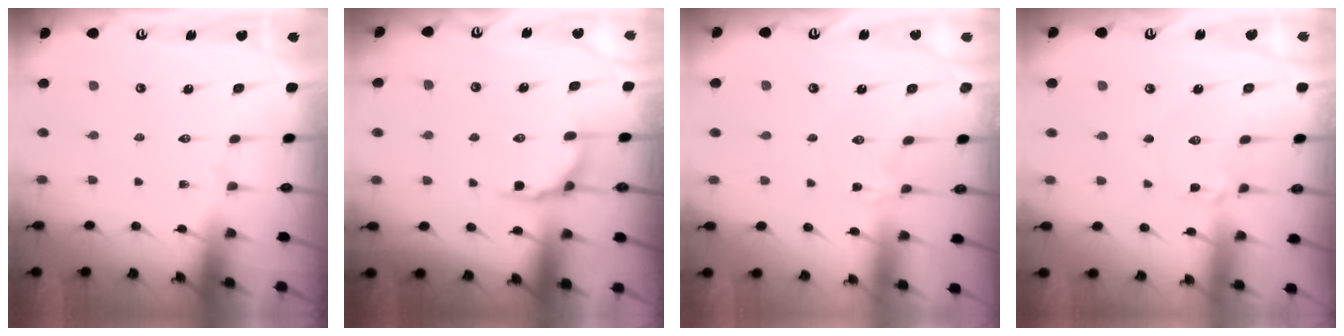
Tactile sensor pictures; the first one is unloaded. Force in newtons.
{"total": 4.8, "press": 4.1, "slide": 2.4}
{"total": 1.4, "press": 1.4, "slide": 0.3}
{"total": 3.1, "press": 3.1, "slide": 0.4}